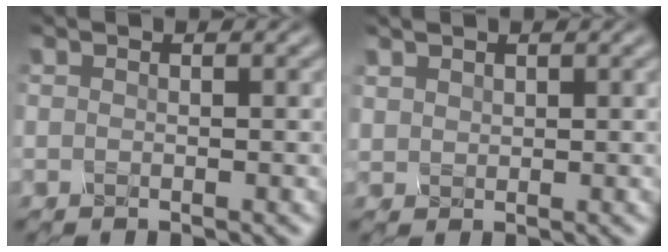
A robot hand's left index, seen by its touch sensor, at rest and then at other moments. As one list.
[{"total": 0.9, "force": [0.7, 0.1, -0.6], "torque": [0.004, 0.005, 0.031]}]